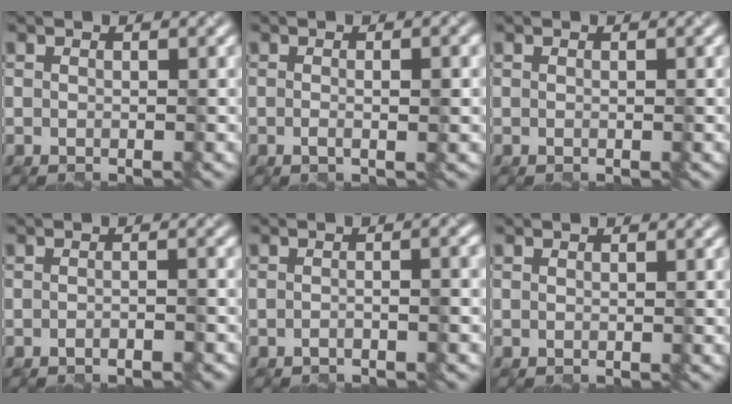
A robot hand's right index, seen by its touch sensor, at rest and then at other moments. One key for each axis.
{"total": 2.7, "fx": -0.1, "fy": 0.9, "fz": 2.6, "tx": -0.025, "ty": 0.003, "tz": -0.008}
{"total": 0.0}
{"total": 2.6, "fx": -1.4, "fy": 1.0, "fz": 2.0, "tx": -0.005, "ty": 0.009, "tz": -0.018}
{"total": 3.9, "fx": -1.0, "fy": 1.9, "fz": 3.3, "tx": -0.006, "ty": 0.010, "tz": -0.027}
{"total": 0.0}